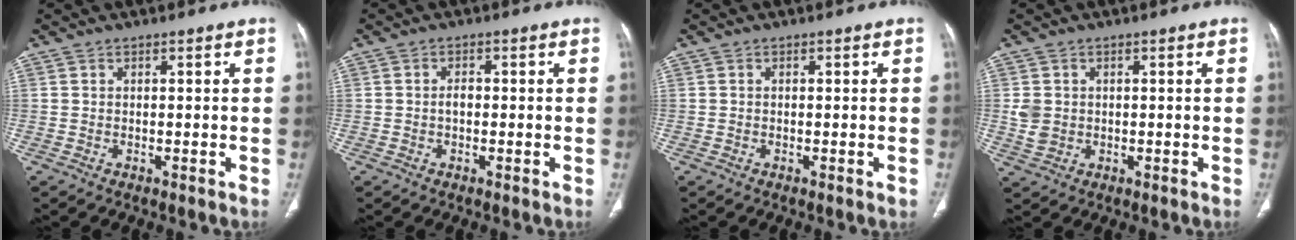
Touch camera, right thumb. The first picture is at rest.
{"total": 1.6, "force": [-0.3, 1.0, 1.2], "torque": [-0.016, 0.004, -0.006]}
{"total": 0.5, "force": [-0.3, 0.2, 0.4], "torque": [-0.004, 0.000, -0.005]}
{"total": 3.7, "force": [0.2, 3.2, 1.8], "torque": [-0.030, 0.000, 0.012]}